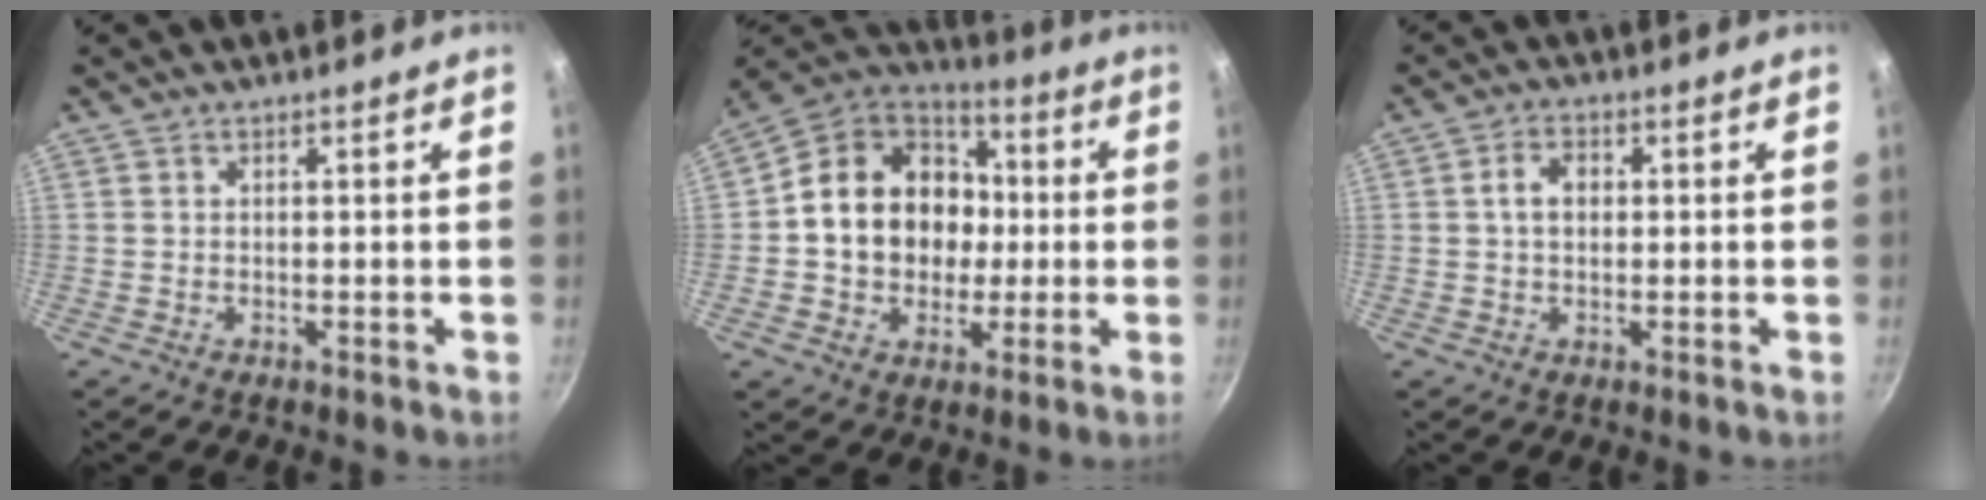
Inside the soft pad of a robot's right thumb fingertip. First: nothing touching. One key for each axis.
{"total": 19.9, "fx": 0.4, "fy": 16.5, "fz": 11.2, "tx": -0.159, "ty": 0.035, "tz": 0.000}
{"total": 4.1, "fx": 0.4, "fy": 3.0, "fz": 2.8, "tx": -0.034, "ty": 0.011, "tz": 0.002}